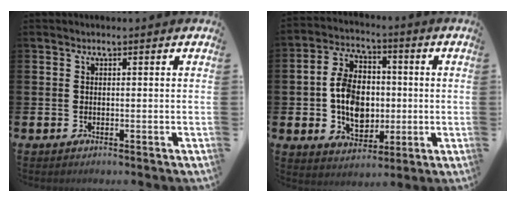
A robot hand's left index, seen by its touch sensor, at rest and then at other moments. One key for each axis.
{"total": 8.9, "fx": -0.2, "fy": 6.6, "fz": 5.9, "tx": -0.140, "ty": 0.020, "tz": -0.006}